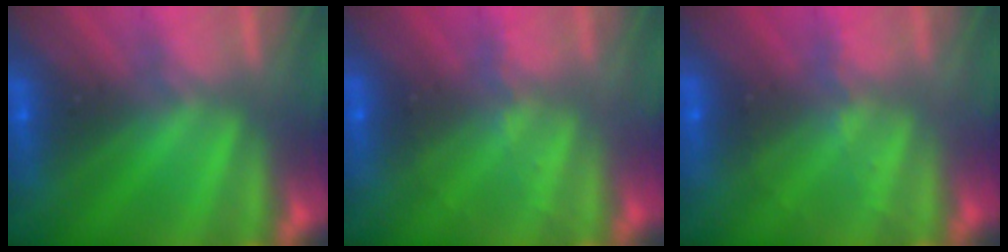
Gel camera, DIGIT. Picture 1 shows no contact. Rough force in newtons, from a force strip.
{"total": 1.9}
{"total": 1.9}